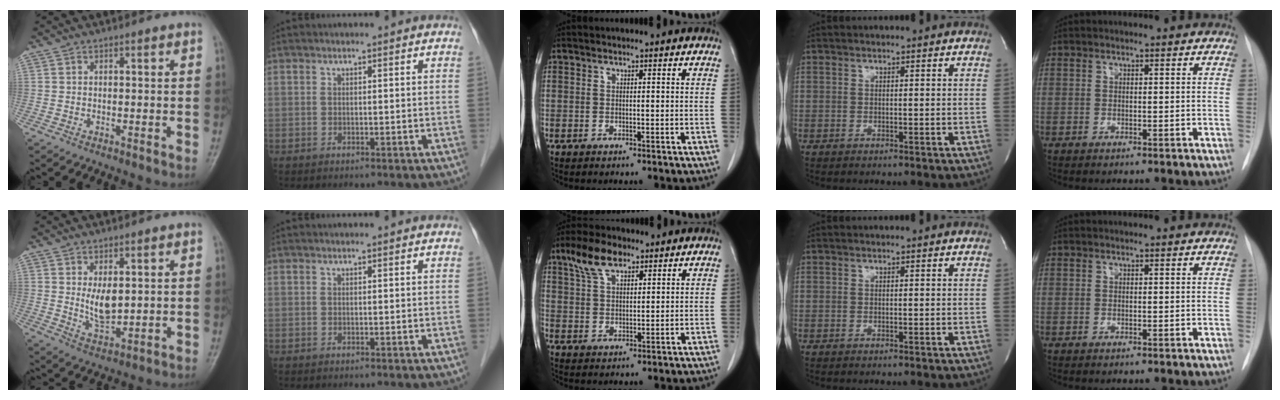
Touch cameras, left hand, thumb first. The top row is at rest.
{"thumb": {"total": 6.1, "force": [1.4, 3.2, 5.0], "torque": [-0.075, -0.021, 0.036]}, "index": {"total": 0.6, "force": [0.5, 0.0, 0.2], "torque": [-0.004, 0.005, 0.005]}, "middle": {"total": 6.7, "force": [4.5, 2.7, 4.1], "torque": [-0.087, 0.016, 0.088]}}